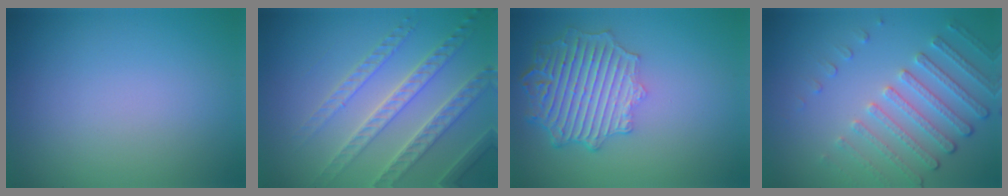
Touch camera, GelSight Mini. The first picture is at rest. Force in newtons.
{"total": 4.4, "press": 4.2, "slide": 1.5}
{"total": 6.6, "press": 5.1, "slide": 4.1}
{"total": 4.7, "press": 3.5, "slide": 3.1}